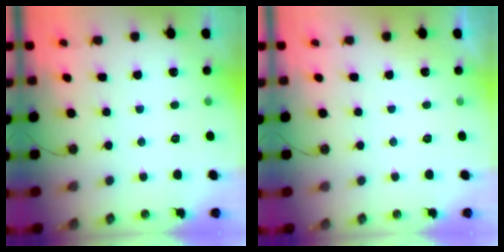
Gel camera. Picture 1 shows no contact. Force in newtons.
{"total": 0.0}